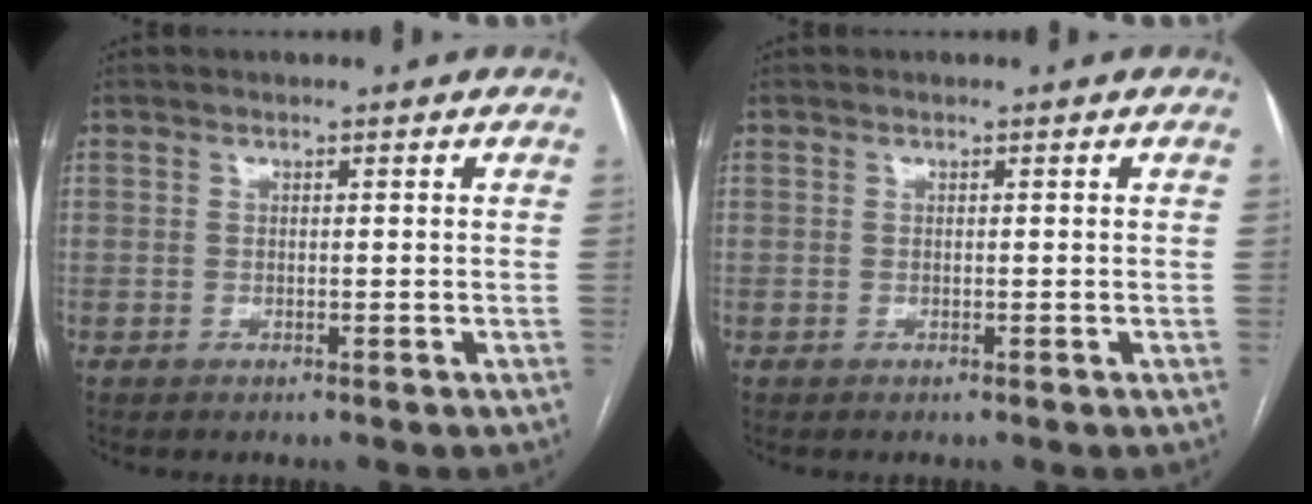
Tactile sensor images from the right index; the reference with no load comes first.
{"total": 0.0}